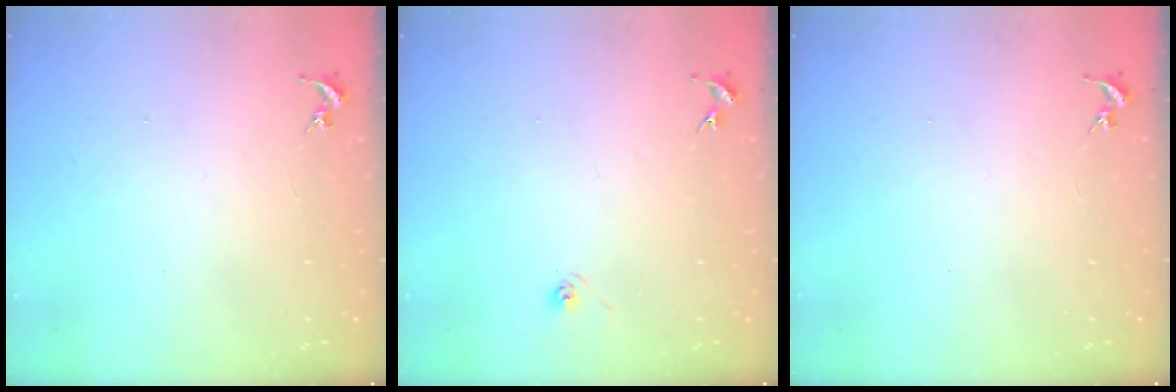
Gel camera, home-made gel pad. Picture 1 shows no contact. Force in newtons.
{"total": 3.2, "press": 2.7, "slide": 1.8}
{"total": 0.0}